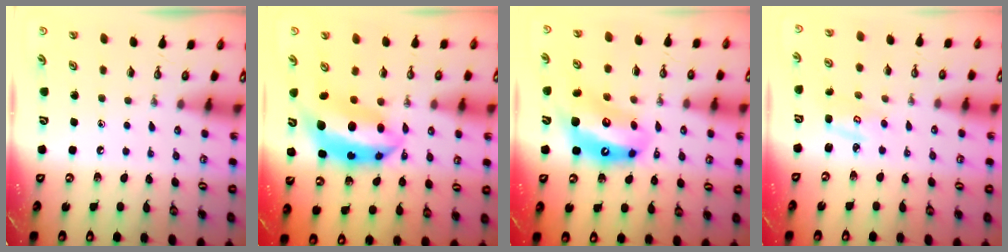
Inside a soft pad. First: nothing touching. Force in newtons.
{"total": 10.2, "press": 10.2, "slide": 1.0}
{"total": 14.1, "press": 14.0, "slide": 1.2}
{"total": 2.8, "press": 2.8, "slide": 0.2}